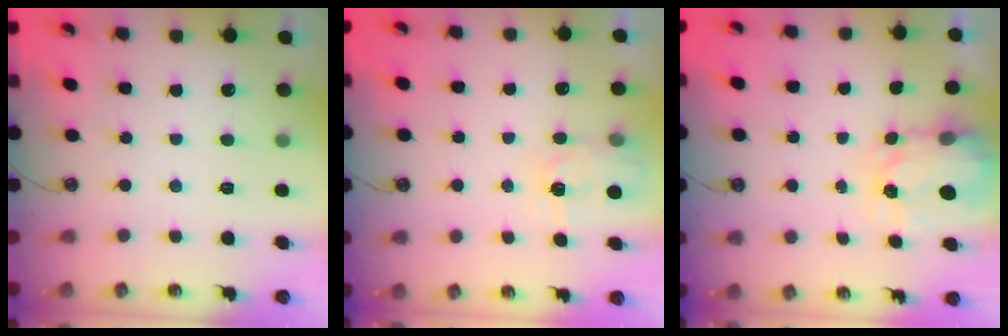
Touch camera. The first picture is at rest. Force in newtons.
{"total": 3.7, "press": 3.6, "slide": 0.5}
{"total": 3.6, "press": 3.6, "slide": 0.6}